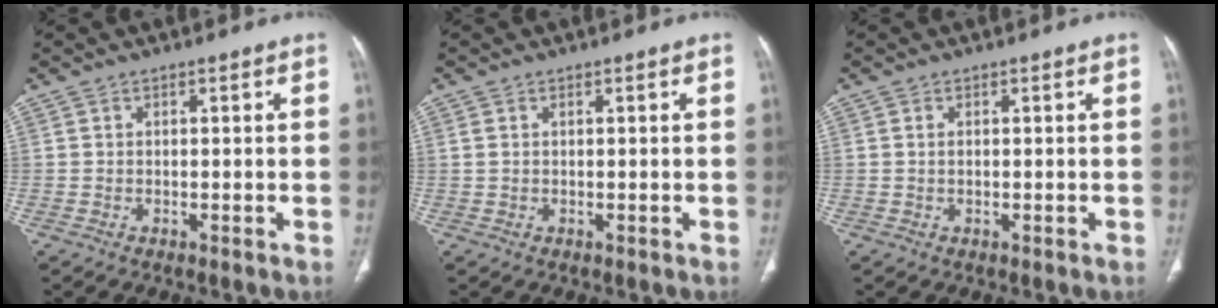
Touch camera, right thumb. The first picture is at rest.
{"total": 1.2, "force": [0.3, 0.7, 0.9], "torque": [-0.031, 0.012, 0.014]}
{"total": 0.8, "force": [0.1, 0.4, 0.6], "torque": [-0.017, 0.003, 0.004]}